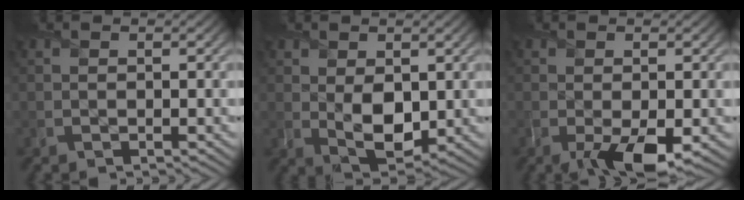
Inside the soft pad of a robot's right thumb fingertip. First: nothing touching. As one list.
[{"total": 5.1, "force": [0.5, 3.3, 3.8], "torque": [-0.083, -0.013, 0.016]}, {"total": 4.0, "force": [-1.6, 1.3, 3.4], "torque": [-0.062, -0.015, -0.024]}]